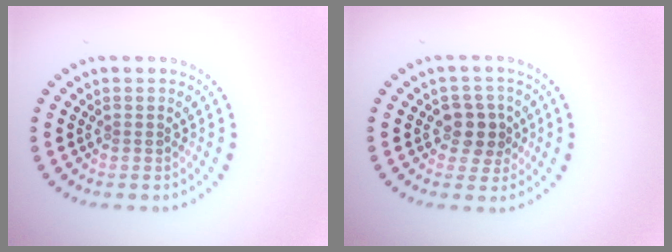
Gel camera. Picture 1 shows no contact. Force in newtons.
{"total": 3.0, "press": 2.8, "slide": 1.1}